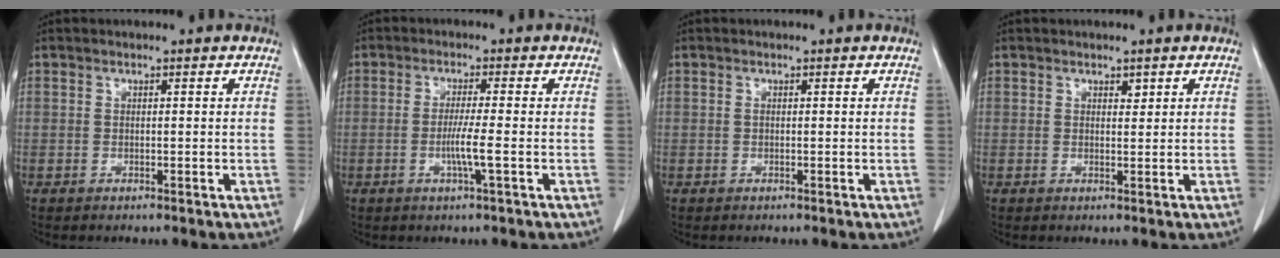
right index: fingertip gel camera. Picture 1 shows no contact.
{"total": 3.8, "force": [-1.0, -0.6, 3.6], "torque": [-0.072, -0.007, -0.020]}
{"total": 0.0}
{"total": 0.8, "force": [0.6, 0.4, 0.4], "torque": [-0.004, -0.004, 0.008]}